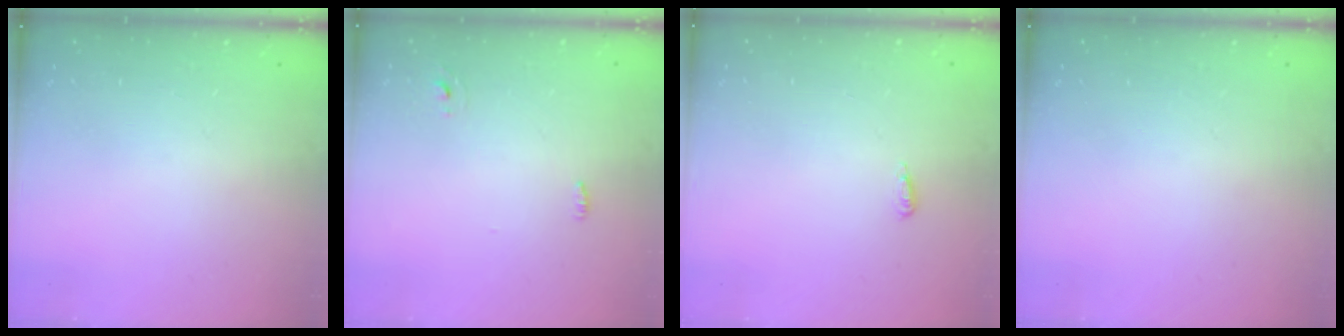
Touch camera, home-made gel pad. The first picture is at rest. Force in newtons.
{"total": 3.0, "press": 2.8, "slide": 1.2}
{"total": 6.6, "press": 3.9, "slide": 5.3}
{"total": 0.0}